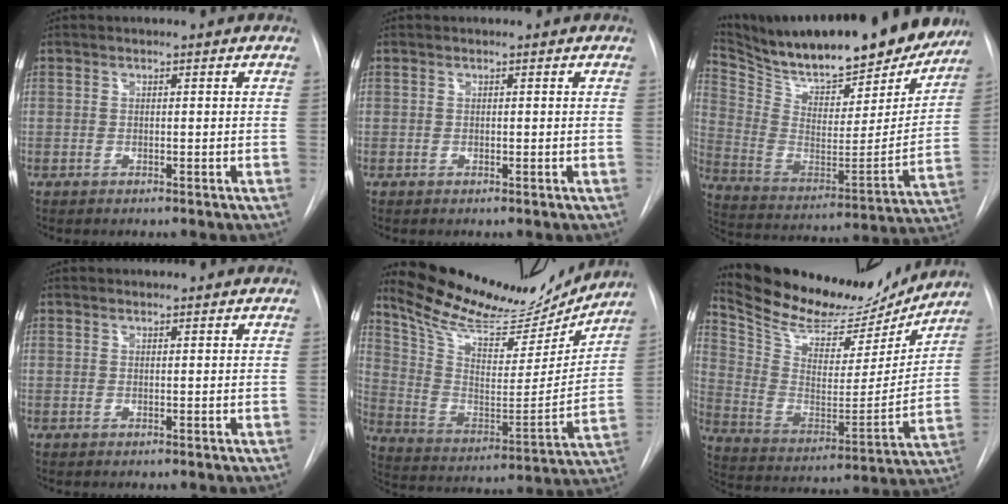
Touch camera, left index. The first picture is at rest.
{"total": 0.0}
{"total": 28.6, "force": [24.6, 6.9, 12.8], "torque": [-0.227, -0.039, 0.358]}
{"total": 0.6, "force": [0.6, 0.1, -0.1], "torque": [-0.003, 0.006, 0.011]}
{"total": 21.2, "force": [19.5, 5.0, 6.6], "torque": [-0.120, -0.027, 0.307]}
{"total": 20.8, "force": [19.2, 5.6, 5.6], "torque": [-0.103, -0.024, 0.304]}